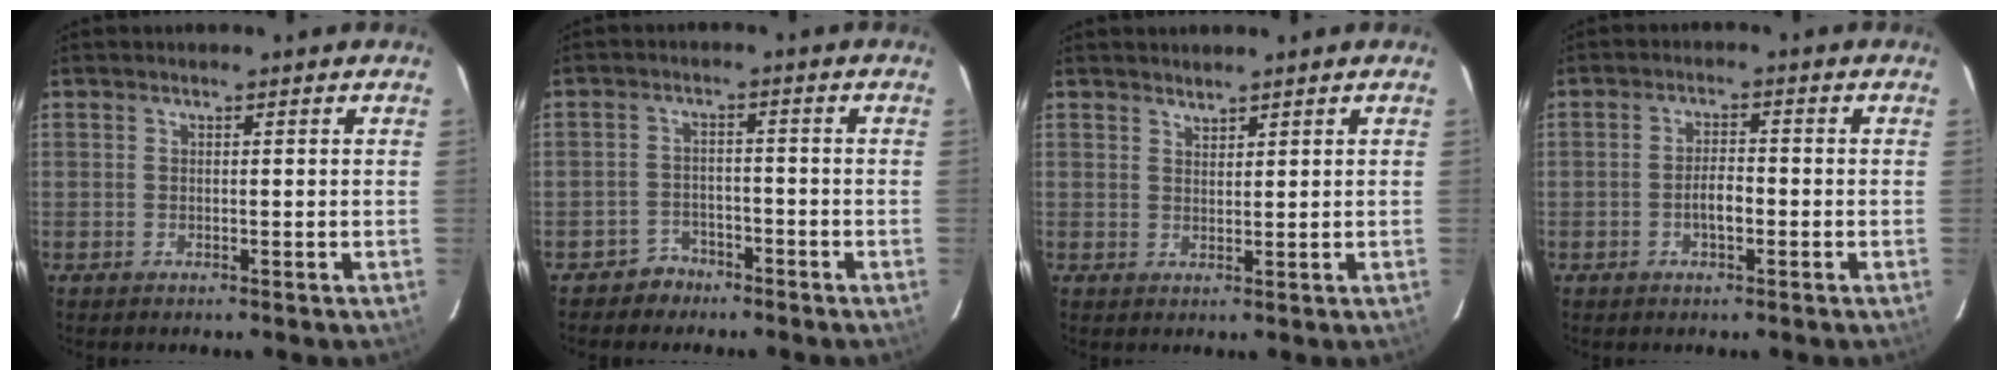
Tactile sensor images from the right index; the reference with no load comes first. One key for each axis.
{"total": 4.3, "fx": -3.3, "fy": 2.7, "fz": 0.1, "tx": -0.011, "ty": 0.018, "tz": -0.055}
{"total": 1.4, "fx": 1.4, "fy": 0.3, "fz": 0.3, "tx": -0.003, "ty": 0.000, "tz": 0.025}
{"total": 3.7, "fx": -1.2, "fy": 1.4, "fz": 3.2, "tx": -0.061, "ty": 0.004, "tz": -0.019}